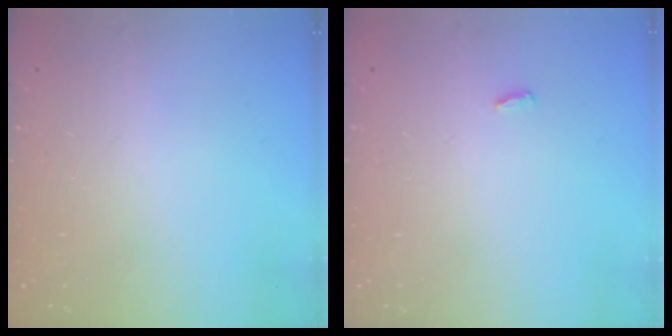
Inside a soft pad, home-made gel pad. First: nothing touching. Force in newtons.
{"total": 2.9, "press": 2.6, "slide": 1.3}